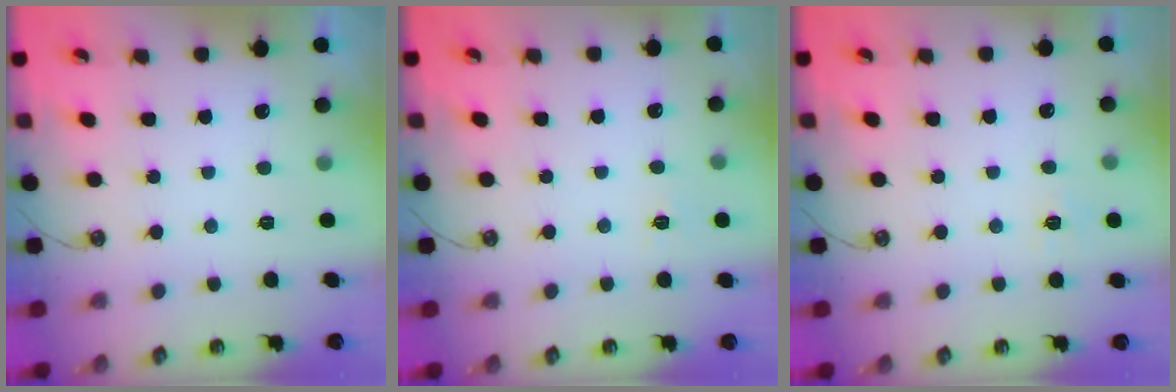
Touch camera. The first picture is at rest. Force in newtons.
{"total": 4.6, "press": 4.6, "slide": 0.5}
{"total": 6.3, "press": 6.3, "slide": 0.6}